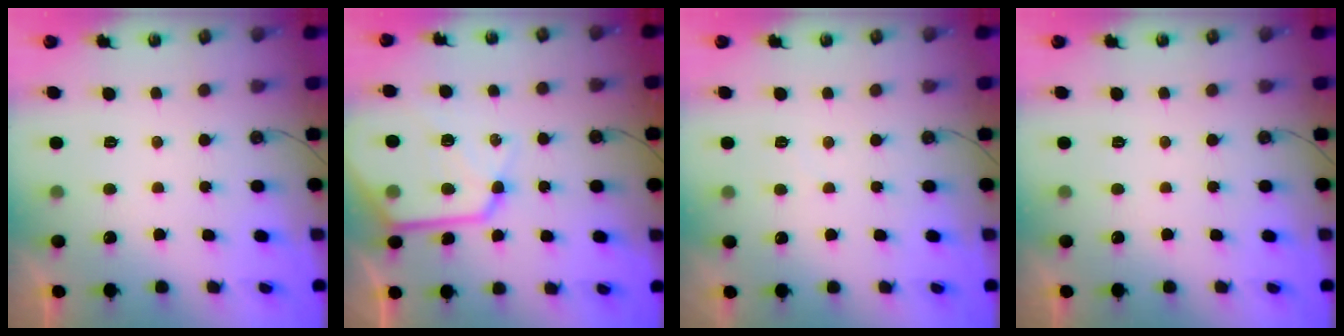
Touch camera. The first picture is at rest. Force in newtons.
{"total": 16.7, "press": 16.6, "slide": 1.5}
{"total": 2.8, "press": 2.8, "slide": 0.4}
{"total": 0.0}